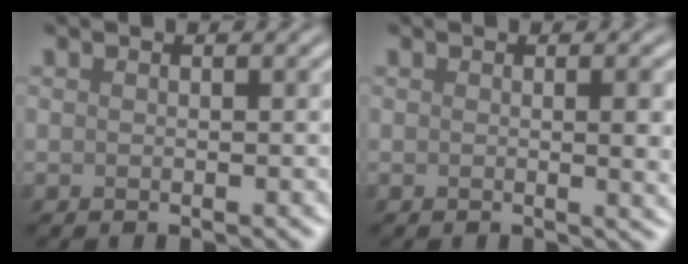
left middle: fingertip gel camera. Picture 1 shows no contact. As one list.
[{"total": 3.2, "force": [0.1, 0.8, 3.1], "torque": [-0.032, 0.000, 0.000]}]